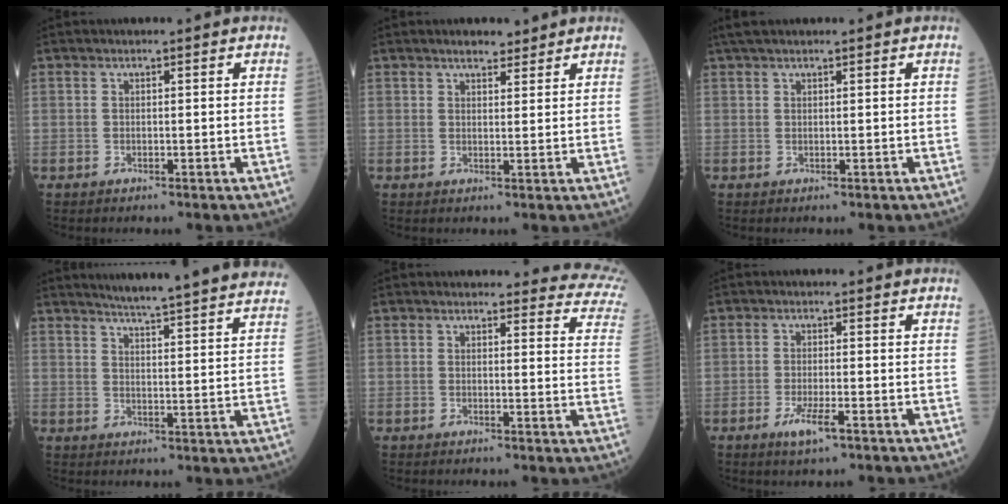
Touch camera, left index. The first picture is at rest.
{"total": 2.7, "force": [2.3, 1.0, 0.9], "torque": [-0.019, 0.006, 0.036]}
{"total": 3.8, "force": [3.1, 0.8, 1.9], "torque": [-0.033, 0.033, 0.056]}
{"total": 24.2, "force": [22.5, 0.2, 8.7], "torque": [-0.124, -0.058, 0.266]}
{"total": 13.3, "force": [12.6, 4.0, 1.3], "torque": [0.036, -0.055, 0.094]}
{"total": 3.4, "force": [-1.8, 0.5, 2.8], "torque": [-0.059, -0.007, -0.033]}